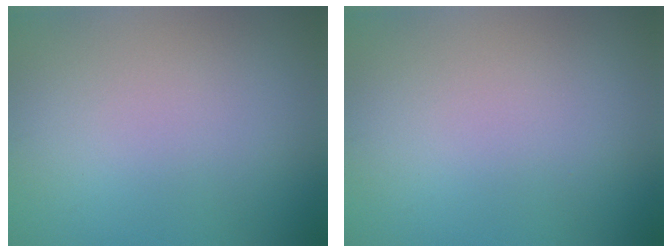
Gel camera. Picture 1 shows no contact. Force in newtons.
{"total": 0.0}